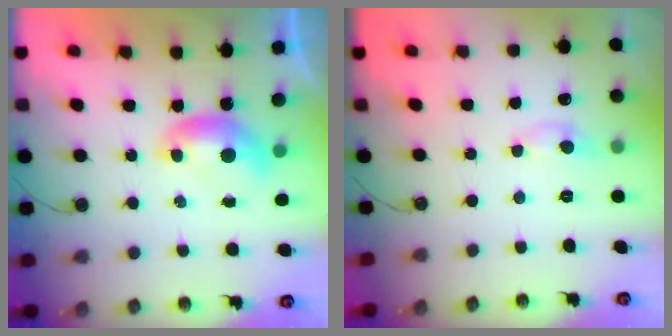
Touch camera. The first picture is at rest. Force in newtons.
{"total": 0.6, "press": 0.2, "slide": 0.5}